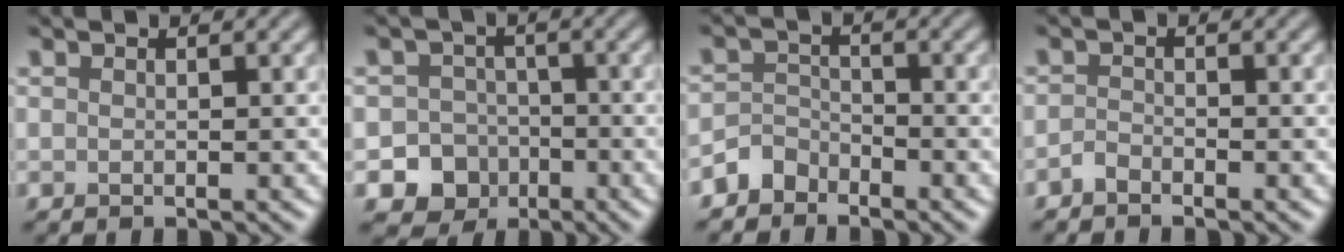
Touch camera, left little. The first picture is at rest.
{"total": 8.1, "force": [-3.9, 7.0, 1.4], "torque": [0.009, -0.028, -0.079]}
{"total": 2.3, "force": [-1.9, 1.2, 0.1], "torque": [0.003, 0.012, -0.044]}
{"total": 1.0, "force": [-0.9, 0.3, 0.3], "torque": [-0.006, 0.002, -0.021]}